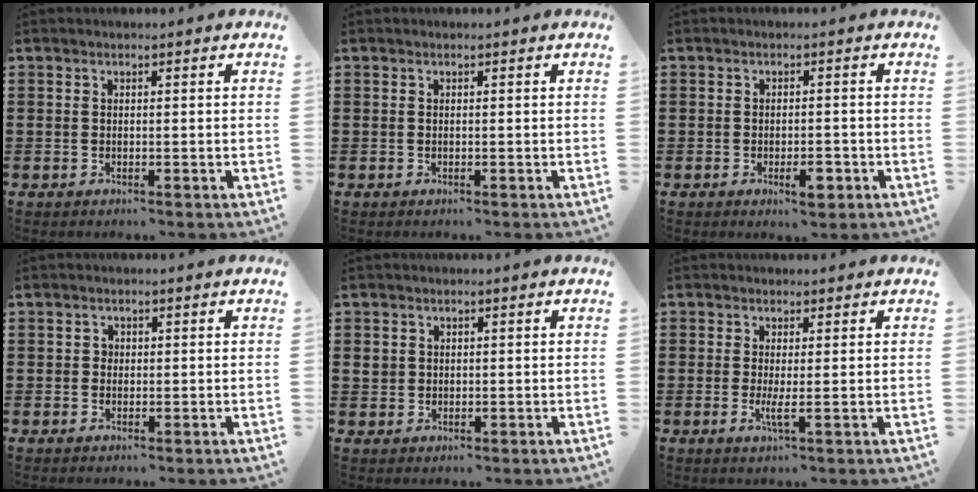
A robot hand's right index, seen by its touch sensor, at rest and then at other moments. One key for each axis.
{"total": 0.0}
{"total": 2.8, "fx": -1.5, "fy": 1.0, "fz": 2.2, "tx": -0.039, "ty": -0.002, "tz": -0.025}
{"total": 0.8, "fx": 0.1, "fy": 0.8, "fz": 0.3, "tx": -0.008, "ty": 0.003, "tz": 0.002}
{"total": 1.3, "fx": 0.4, "fy": 1.2, "fz": 0.4, "tx": -0.012, "ty": 0.006, "tz": 0.007}
{"total": 2.3, "fx": -0.2, "fy": 0.0, "fz": 2.3, "tx": -0.041, "ty": -0.007, "tz": -0.004}